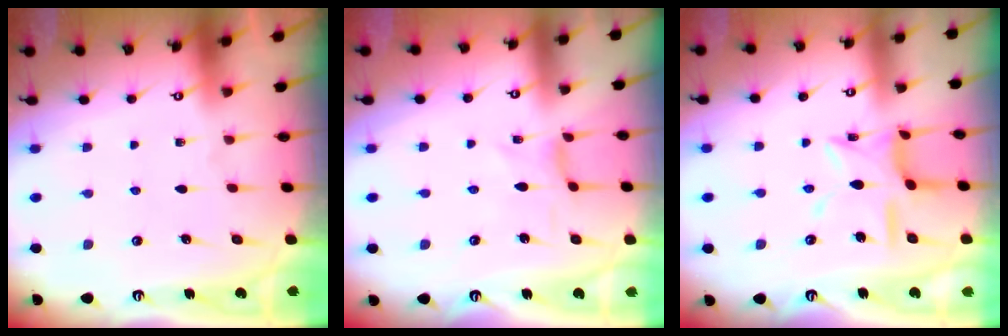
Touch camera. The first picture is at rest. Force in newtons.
{"total": 0.6, "press": 0.5, "slide": 0.3}
{"total": 11.6, "press": 11.6, "slide": 0.9}